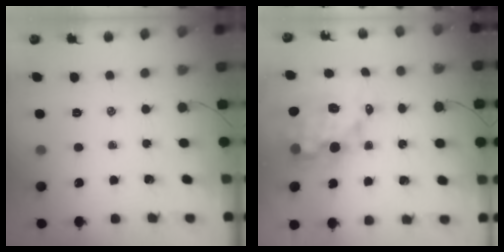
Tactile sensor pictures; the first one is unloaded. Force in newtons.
{"total": 12.9, "press": 12.5, "slide": 3.3}